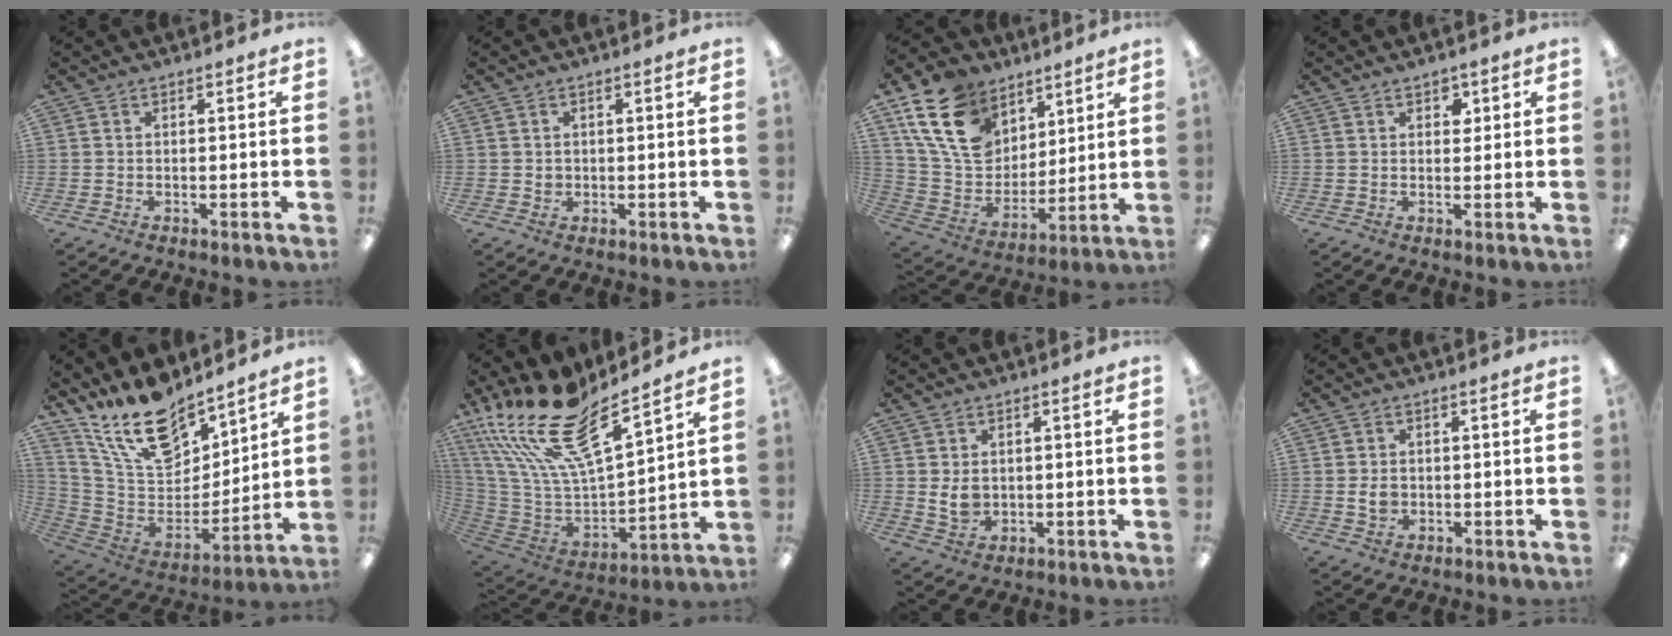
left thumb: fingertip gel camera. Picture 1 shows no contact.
{"total": 1.2, "force": [0.2, 1.1, 0.5], "torque": [-0.010, 0.005, 0.002]}
{"total": 20.2, "force": [10.8, 14.1, 9.6], "torque": [-0.187, -0.042, 0.207]}
{"total": 2.3, "force": [1.3, 1.5, 1.0], "torque": [0.002, -0.006, 0.016]}
{"total": 18.8, "force": [14.9, 7.8, 8.4], "torque": [-0.169, -0.094, 0.268]}
{"total": 23.6, "force": [16.8, 8.1, 14.4], "torque": [-0.261, -0.109, 0.291]}
{"total": 4.5, "force": [0.5, 3.4, 2.9], "torque": [-0.047, -0.004, 0.006]}
{"total": 3.3, "force": [-0.1, 2.5, 2.1], "torque": [-0.032, 0.003, -0.004]}